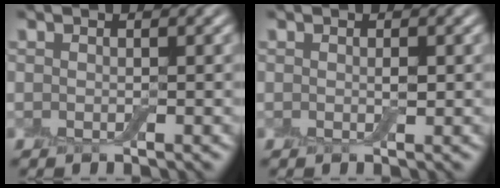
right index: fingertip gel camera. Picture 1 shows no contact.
{"total": 0.5, "force": [0.1, 0.2, 0.5], "torque": [-0.009, -0.001, 0.001]}